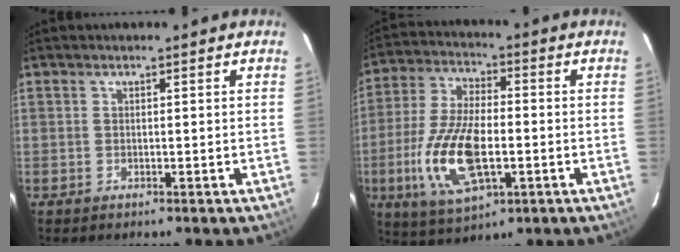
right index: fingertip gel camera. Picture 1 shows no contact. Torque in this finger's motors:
{"motor_torque": [2.14, 0.00, 0.48, 0.17]}